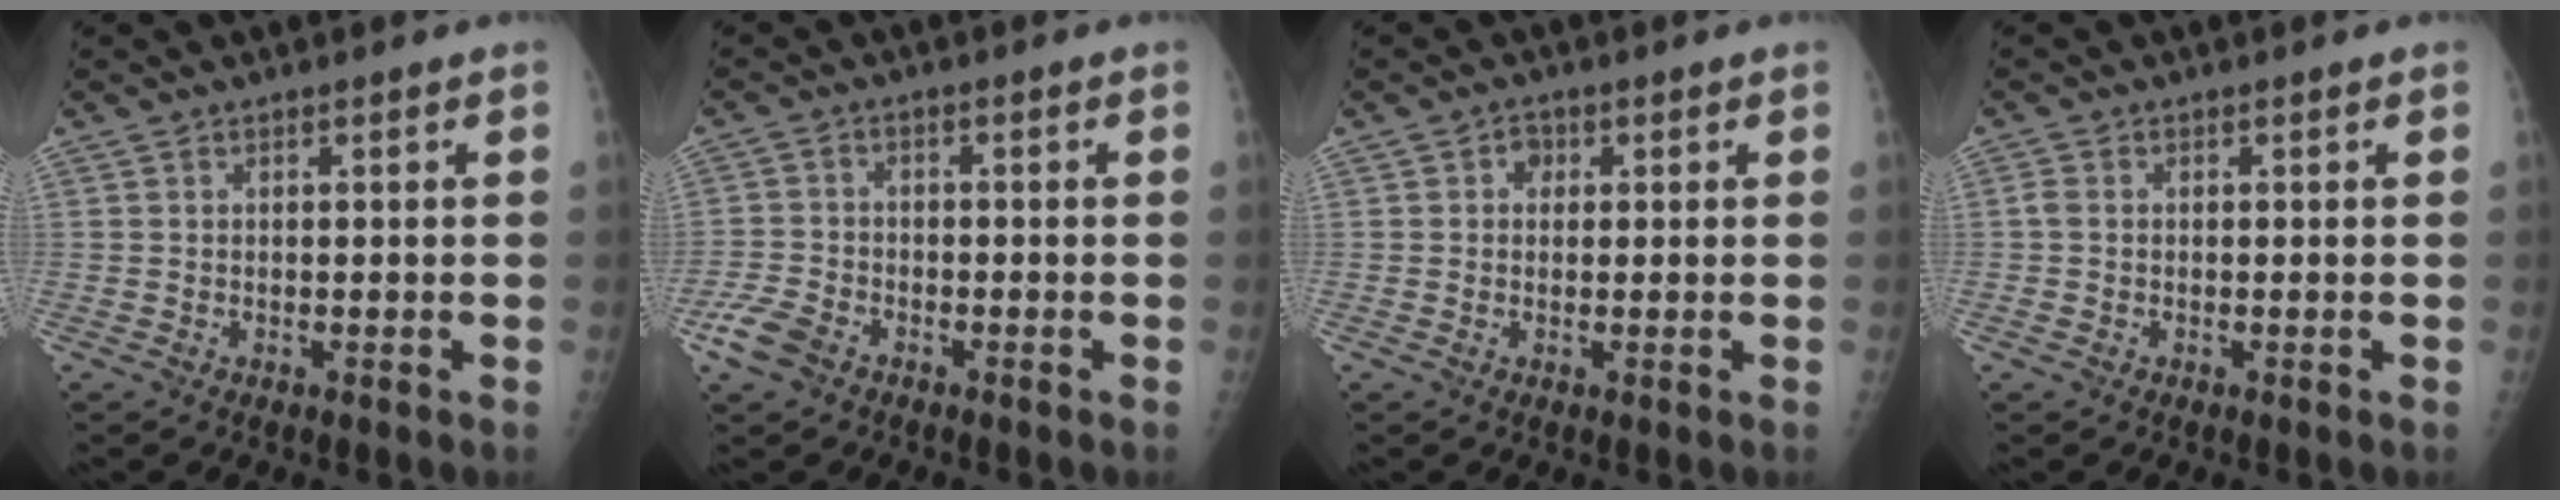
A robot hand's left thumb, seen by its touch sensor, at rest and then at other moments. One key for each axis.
{"total": 5.3, "fx": -3.3, "fy": 3.2, "fz": 2.7, "tx": -0.061, "ty": 0.011, "tz": -0.064}
{"total": 2.0, "fx": 0.5, "fy": 1.7, "fz": 0.9, "tx": -0.001, "ty": 0.003, "tz": 0.002}
{"total": 1.6, "fx": -0.1, "fy": 1.1, "fz": 1.1, "tx": -0.030, "ty": -0.002, "tz": -0.007}